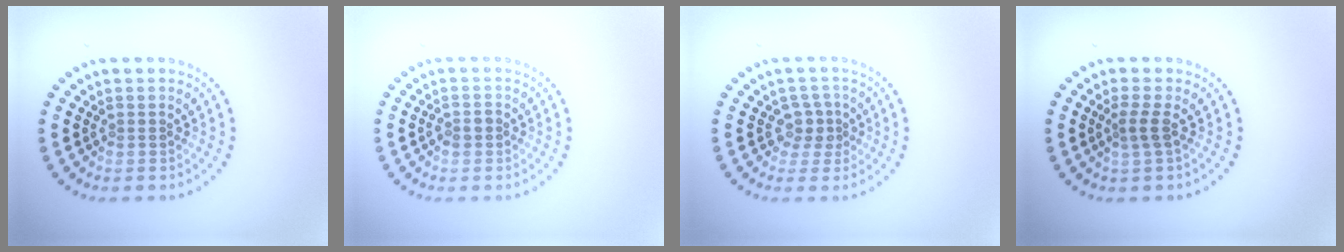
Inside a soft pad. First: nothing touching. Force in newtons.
{"total": 1.2, "press": 1.2, "slide": 0.2}
{"total": 1.8, "press": 1.5, "slide": 1.1}
{"total": 1.7, "press": 1.2, "slide": 1.2}